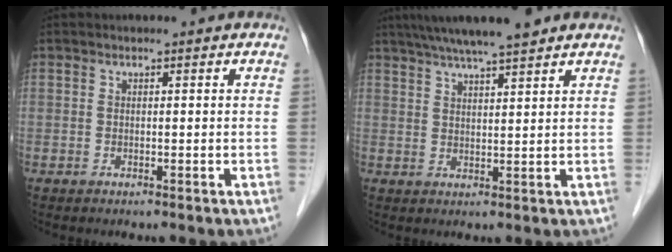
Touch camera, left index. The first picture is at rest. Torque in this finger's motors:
{"motor_torque": [0.21, -0.58, 0.29, 0.07]}